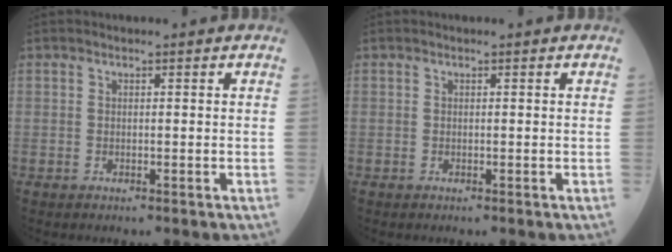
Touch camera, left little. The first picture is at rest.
{"total": 0.0}